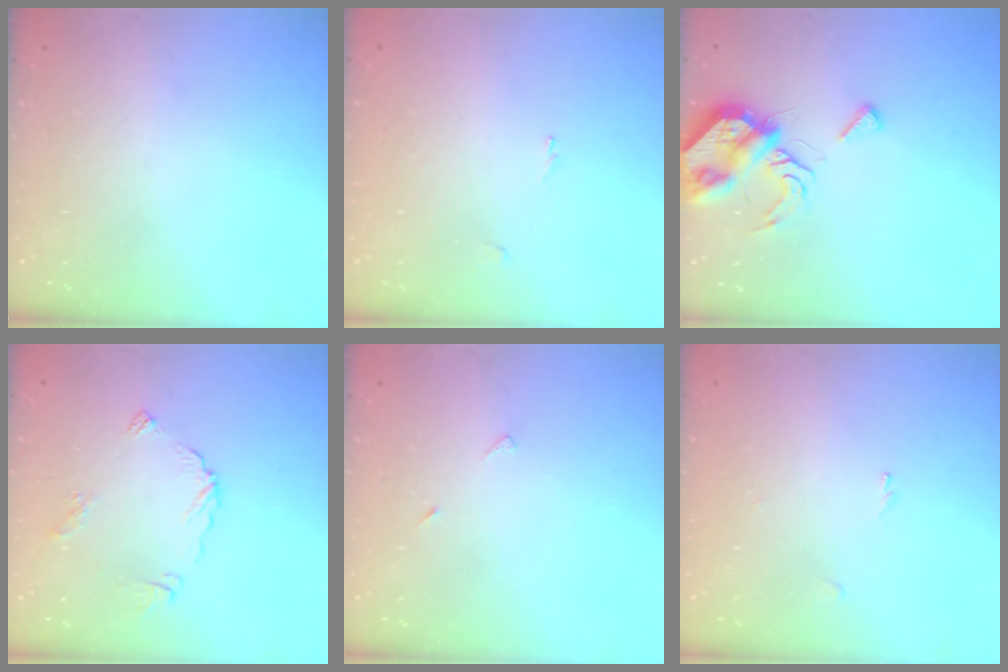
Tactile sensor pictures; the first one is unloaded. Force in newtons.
{"total": 0.8, "press": 0.7, "slide": 0.4}
{"total": 8.3, "press": 8.2, "slide": 1.0}
{"total": 8.0, "press": 8.0, "slide": 0.9}
{"total": 4.8, "press": 4.8, "slide": 0.6}
{"total": 0.0}